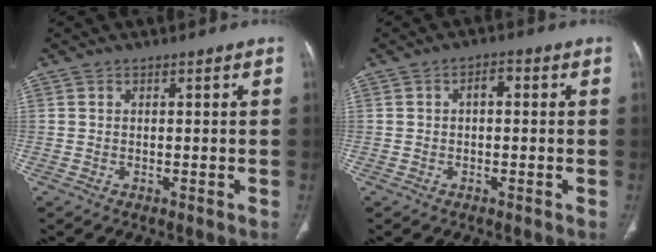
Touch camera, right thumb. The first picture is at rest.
{"total": 2.3, "force": [0.1, 1.4, 1.8], "torque": [-0.023, 0.010, -0.004]}